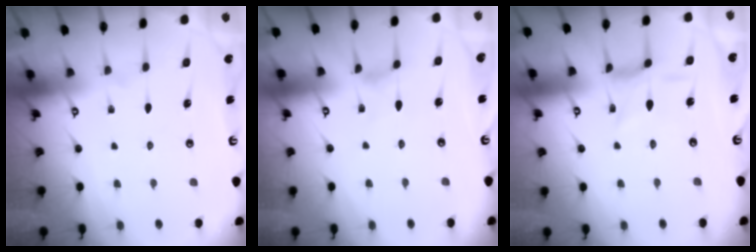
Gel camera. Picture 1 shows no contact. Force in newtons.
{"total": 0.0}
{"total": 2.9, "press": 2.8, "slide": 0.7}